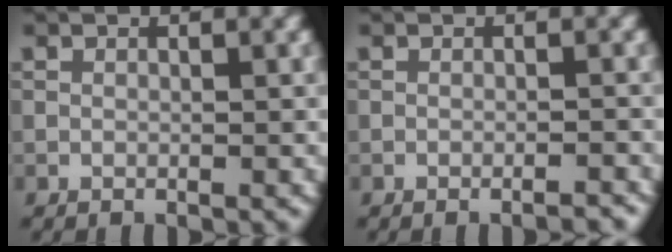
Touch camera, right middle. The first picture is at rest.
{"total": 1.4, "force": [-0.9, 0.2, 1.0], "torque": [-0.006, 0.001, -0.017]}